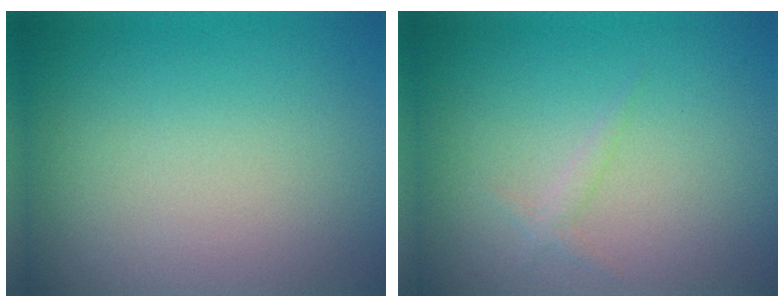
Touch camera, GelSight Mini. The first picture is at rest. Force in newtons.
{"total": 0.8, "press": 0.8, "slide": 0.1}